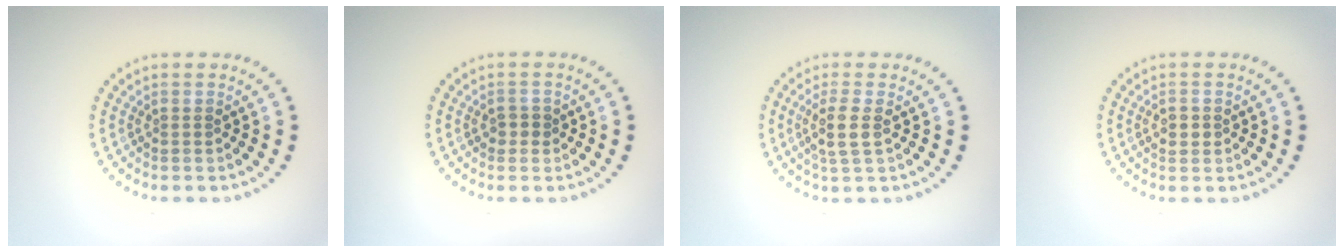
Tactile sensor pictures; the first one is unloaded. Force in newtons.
{"total": 1.3, "press": 1.2, "slide": 0.4}
{"total": 2.4, "press": 2.0, "slide": 1.3}
{"total": 1.8, "press": 1.7, "slide": 0.2}